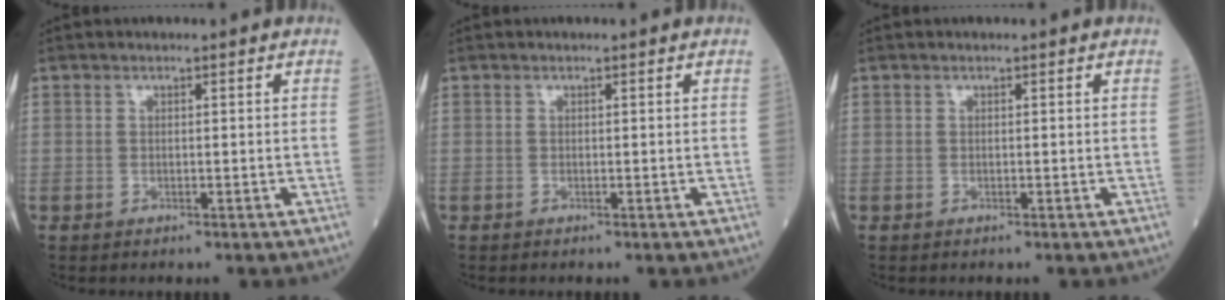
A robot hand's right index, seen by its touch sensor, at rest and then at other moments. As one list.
[{"total": 0.0}, {"total": 0.0}]